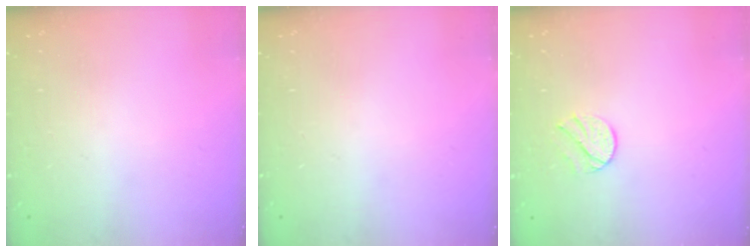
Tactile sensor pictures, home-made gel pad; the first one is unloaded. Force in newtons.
{"total": 0.0}
{"total": 7.5, "press": 7.5, "slide": 0.7}